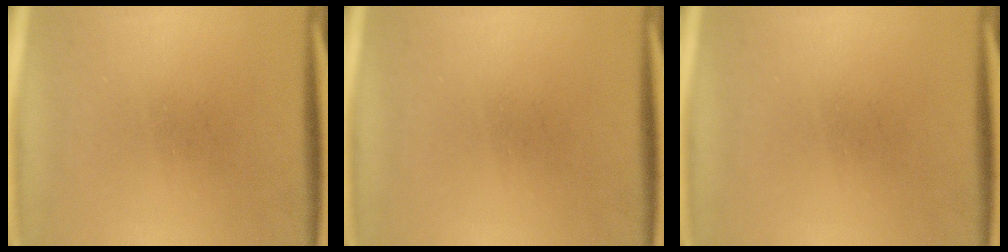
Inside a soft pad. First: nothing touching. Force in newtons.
{"total": 0.0}
{"total": 0.0}